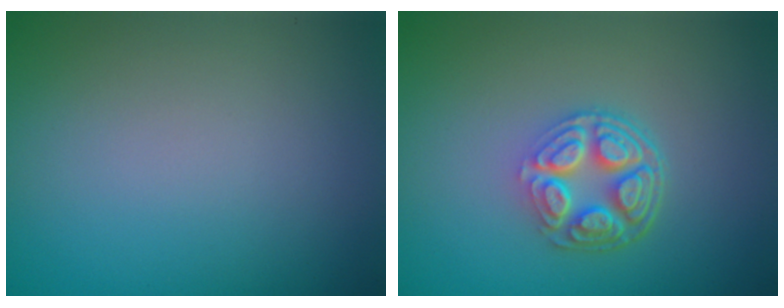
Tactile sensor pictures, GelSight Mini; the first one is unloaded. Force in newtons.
{"total": 5.3, "press": 3.9, "slide": 3.6}